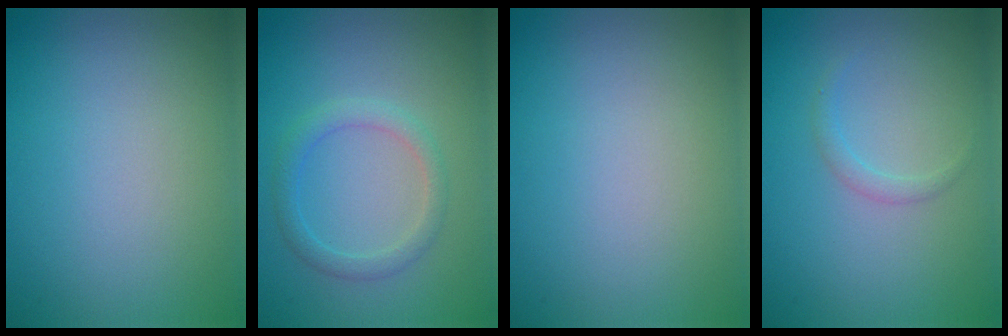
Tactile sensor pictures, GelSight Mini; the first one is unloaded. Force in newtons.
{"total": 2.0, "press": 2.0, "slide": 0.1}
{"total": 0.0}
{"total": 1.0, "press": 1.0, "slide": 0.0}